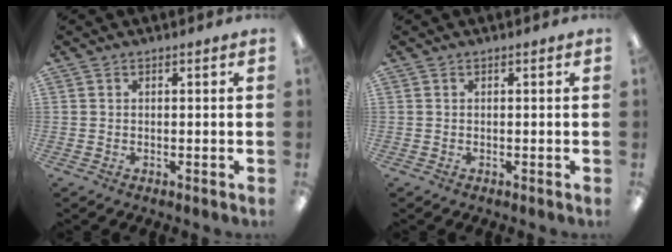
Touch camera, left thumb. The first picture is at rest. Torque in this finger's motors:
{"motor_torque": [0.00, 0.00, 0.09, 0.10, 0.00]}